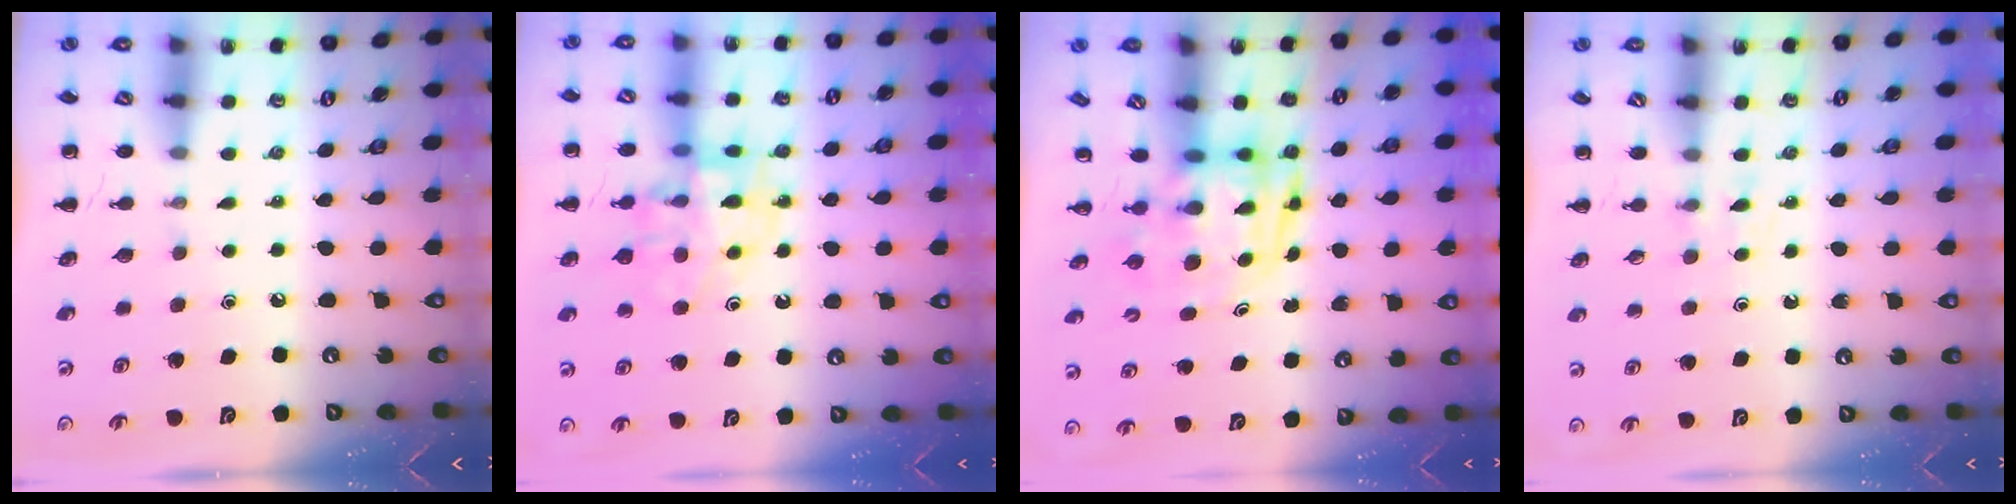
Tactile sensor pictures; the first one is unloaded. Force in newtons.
{"total": 13.9, "press": 13.7, "slide": 2.5}
{"total": 3.3, "press": 3.2, "slide": 0.7}
{"total": 3.1, "press": 2.7, "slide": 1.4}